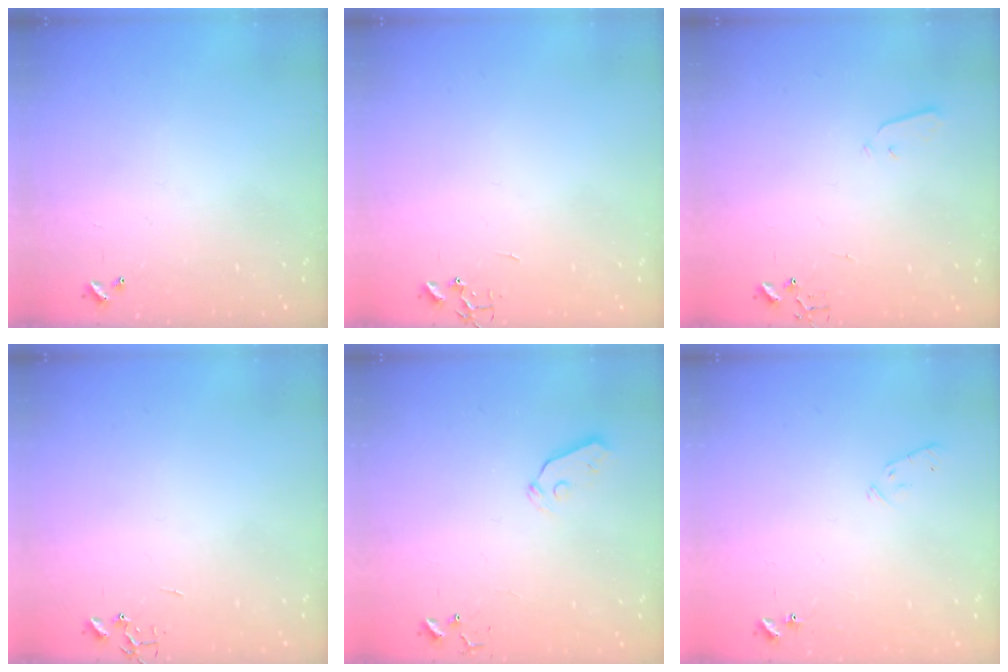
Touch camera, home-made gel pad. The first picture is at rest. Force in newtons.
{"total": 0.0}
{"total": 3.2, "press": 3.1, "slide": 0.8}
{"total": 0.0}
{"total": 3.8, "press": 3.8, "slide": 0.3}
{"total": 6.7, "press": 6.7, "slide": 1.0}